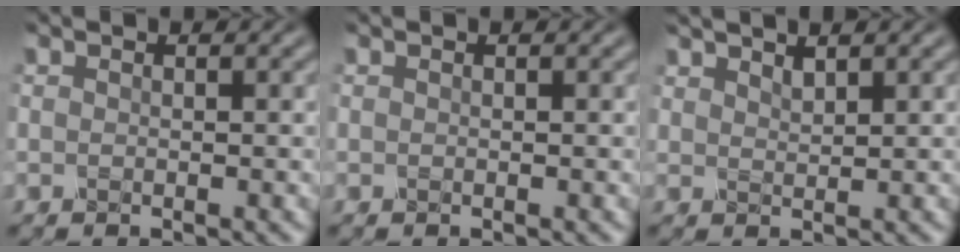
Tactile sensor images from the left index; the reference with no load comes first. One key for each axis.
{"total": 0.0}
{"total": 1.3, "fx": 1.1, "fy": 0.3, "fz": 0.6, "tx": -0.012, "ty": 0.004, "tz": 0.024}